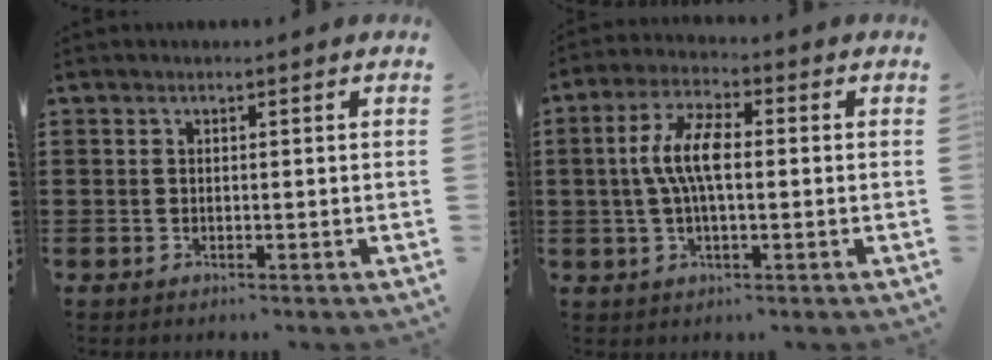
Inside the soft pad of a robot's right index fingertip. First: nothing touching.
{"total": 7.5, "force": [0.0, 2.8, 7.0], "torque": [-0.154, -0.001, -0.009]}